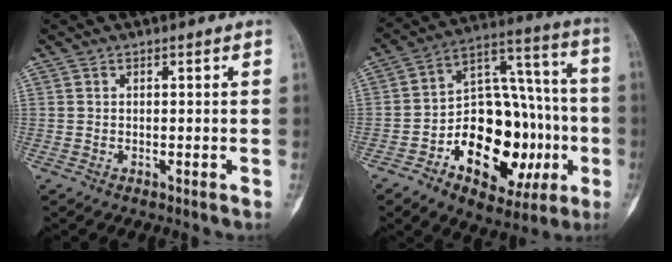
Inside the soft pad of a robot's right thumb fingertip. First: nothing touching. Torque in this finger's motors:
{"motor_torque": [0.36, 1.38, 1.84, -0.92, 0.20]}